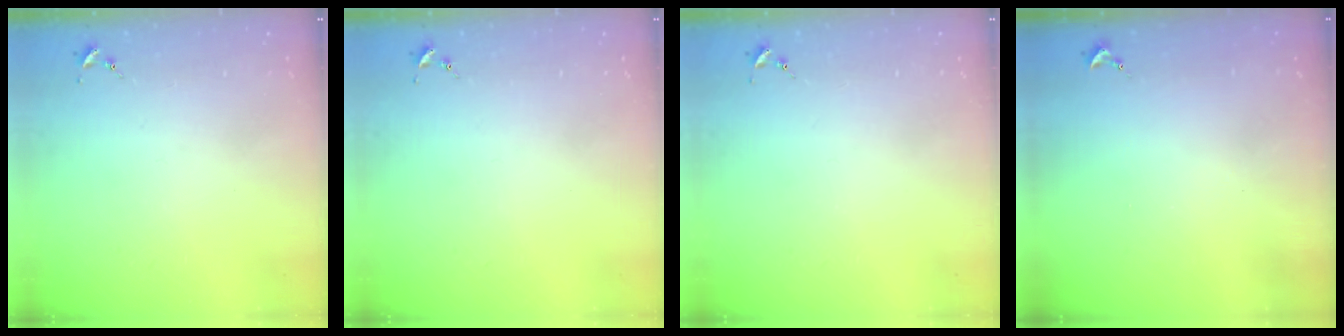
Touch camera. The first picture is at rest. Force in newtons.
{"total": 0.0}
{"total": 0.0}
{"total": 0.7, "press": 0.7, "slide": 0.1}